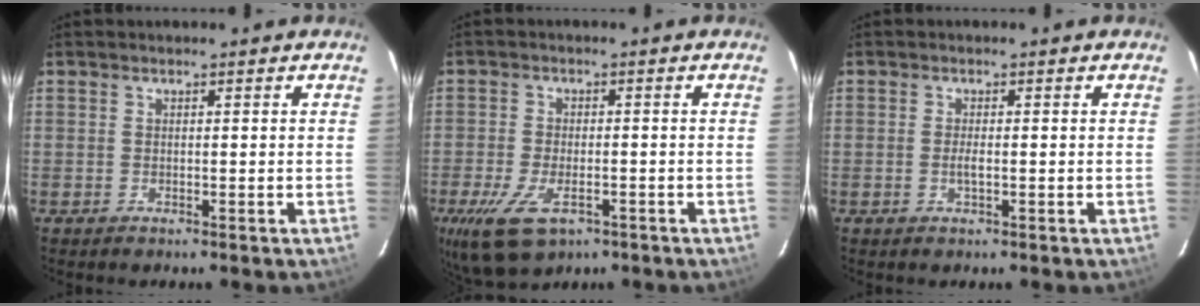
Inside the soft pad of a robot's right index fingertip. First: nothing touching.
{"total": 10.5, "force": [-5.4, 5.3, 7.2], "torque": [-0.166, -0.028, -0.093]}
{"total": 1.5, "force": [-0.4, 0.3, 1.4], "torque": [-0.027, -0.003, -0.007]}